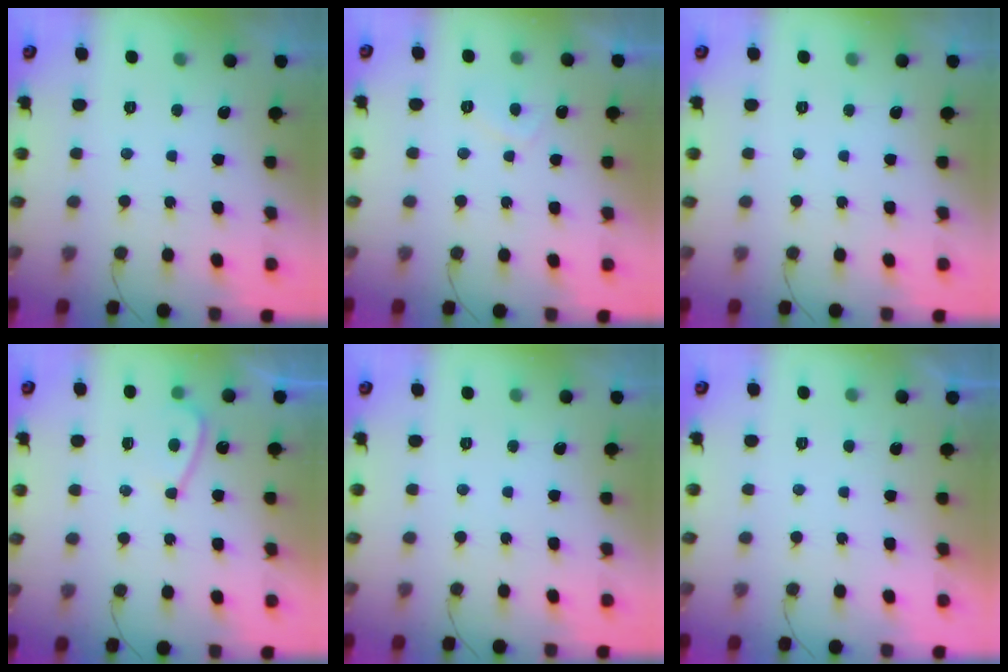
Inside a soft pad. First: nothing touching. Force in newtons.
{"total": 2.9, "press": 2.8, "slide": 0.8}
{"total": 0.0}
{"total": 4.2, "press": 4.1, "slide": 1.0}
{"total": 0.0}
{"total": 2.0, "press": 2.0, "slide": 0.6}